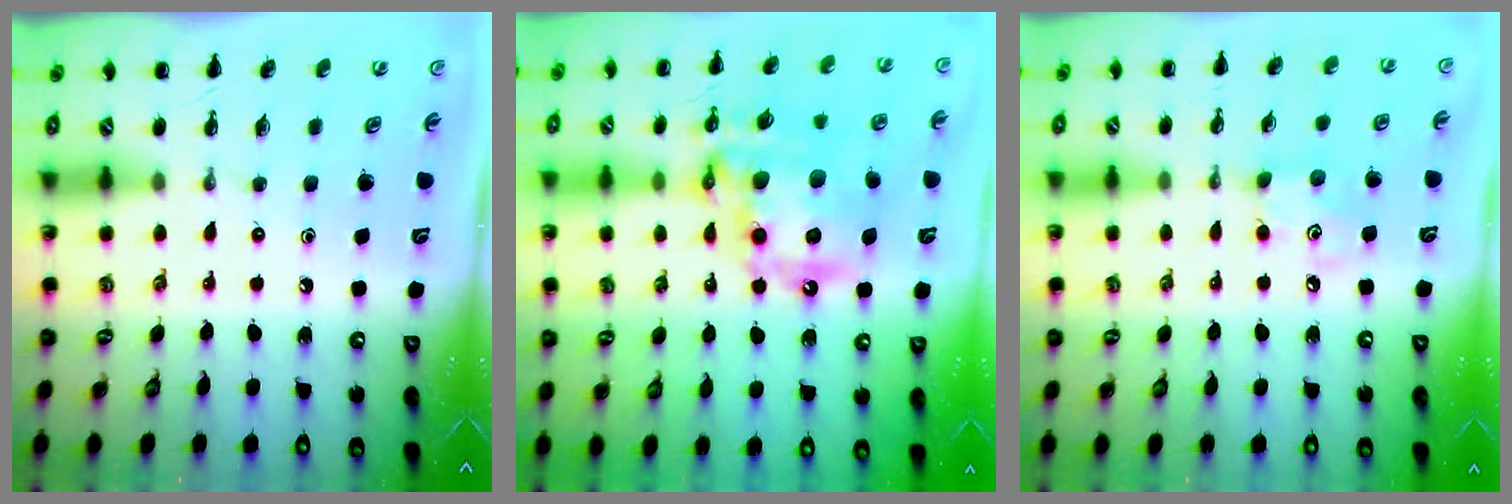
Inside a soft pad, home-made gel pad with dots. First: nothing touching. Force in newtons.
{"total": 19.9, "press": 19.4, "slide": 4.5}
{"total": 3.9, "press": 3.8, "slide": 0.6}